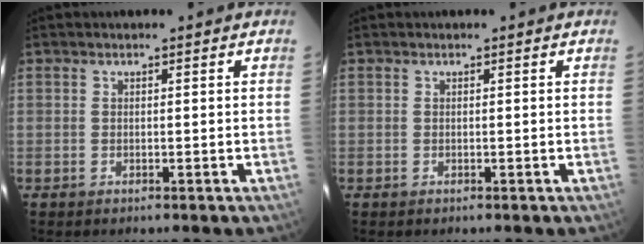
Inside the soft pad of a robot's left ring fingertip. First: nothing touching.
{"total": 0.0}